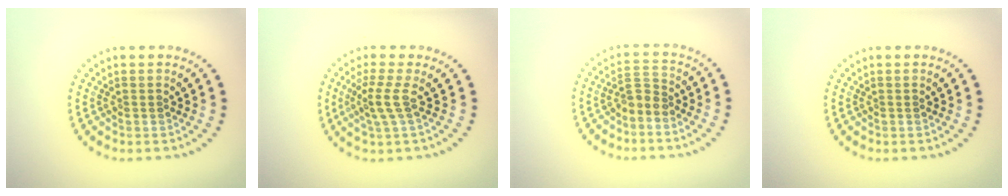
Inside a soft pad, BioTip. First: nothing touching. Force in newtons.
{"total": 2.3, "press": 1.5, "slide": 1.7}
{"total": 2.0, "press": 1.7, "slide": 1.1}
{"total": 0.0}